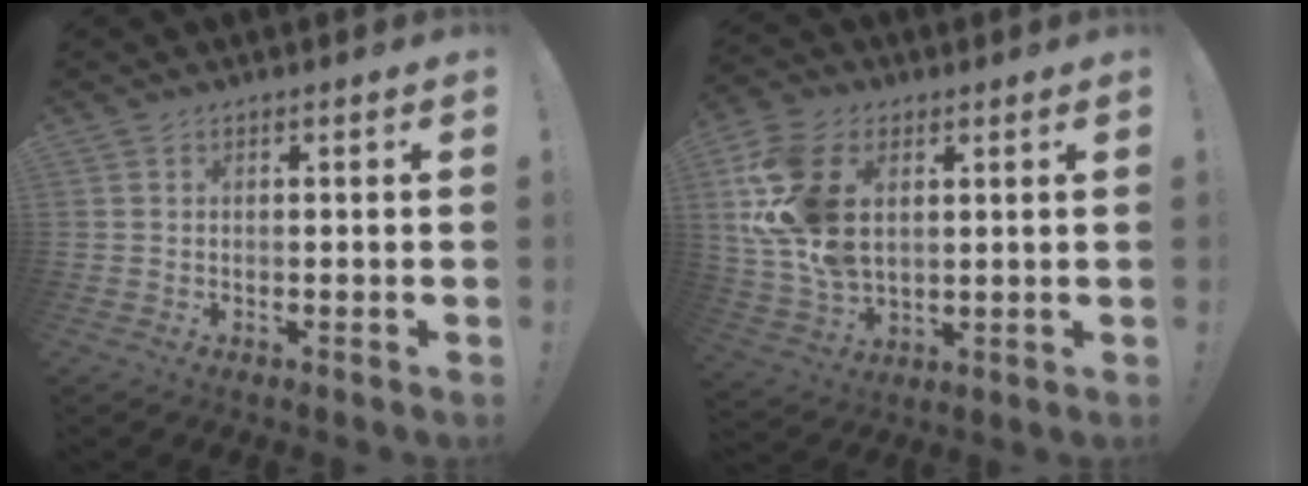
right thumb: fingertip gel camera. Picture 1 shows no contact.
{"total": 18.6, "force": [4.7, 12.4, 13.0], "torque": [-0.266, -0.014, 0.087]}